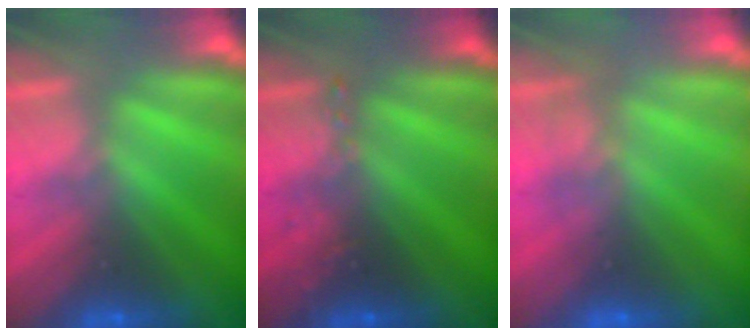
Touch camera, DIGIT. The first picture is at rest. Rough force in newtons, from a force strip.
{"total": 2.5}
{"total": 1.8}